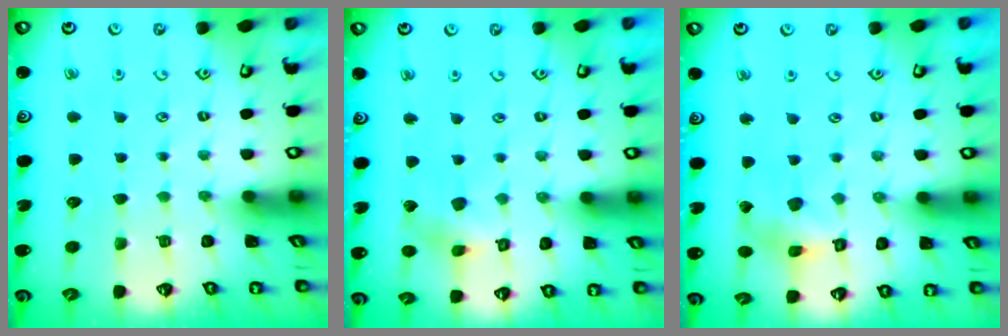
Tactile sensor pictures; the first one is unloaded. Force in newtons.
{"total": 6.7, "press": 6.7, "slide": 0.7}
{"total": 5.9, "press": 5.9, "slide": 0.6}